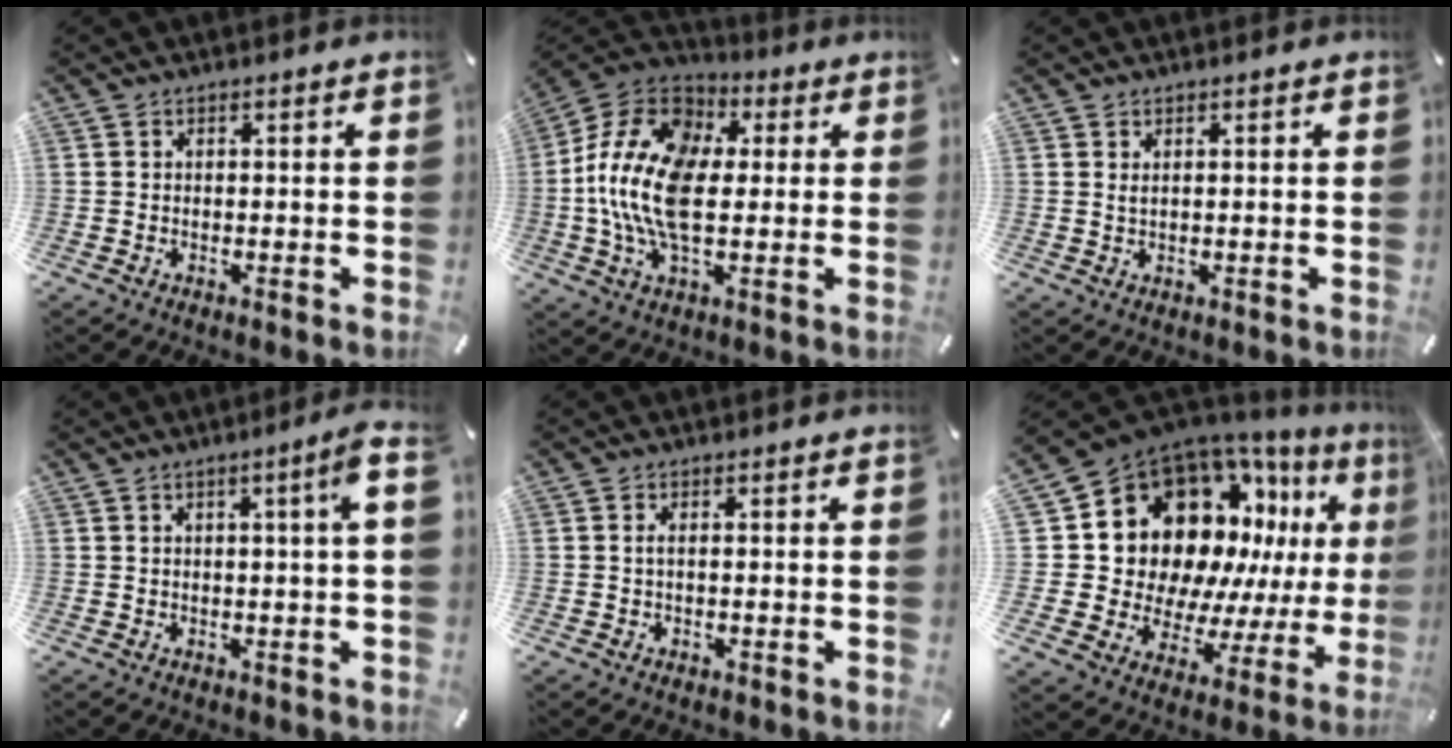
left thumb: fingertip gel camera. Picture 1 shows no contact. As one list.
[{"total": 17.0, "force": [-0.6, 10.6, 13.3], "torque": [-0.302, 0.006, -0.014]}, {"total": 1.2, "force": [0.5, 0.4, 1.0], "torque": [-0.021, -0.001, 0.009]}, {"total": 5.2, "force": [1.3, 0.4, 5.0], "torque": [-0.077, -0.006, 0.016]}, {"total": 1.5, "force": [0.0, 0.6, 1.4], "torque": [-0.025, -0.001, -0.001]}, {"total": 19.3, "force": [8.7, 14.1, 9.8], "torque": [-0.163, -0.094, 0.180]}]